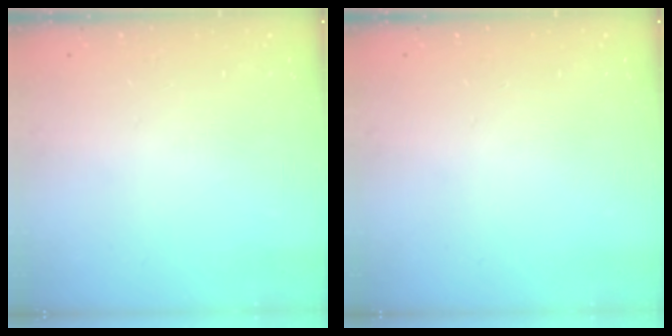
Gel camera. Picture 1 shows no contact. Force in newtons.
{"total": 0.0}